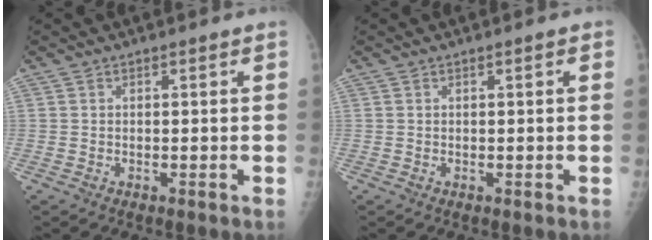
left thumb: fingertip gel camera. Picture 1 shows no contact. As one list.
[{"total": 0.6, "force": [0.2, 0.1, 0.6], "torque": [-0.011, 0.002, 0.002]}]